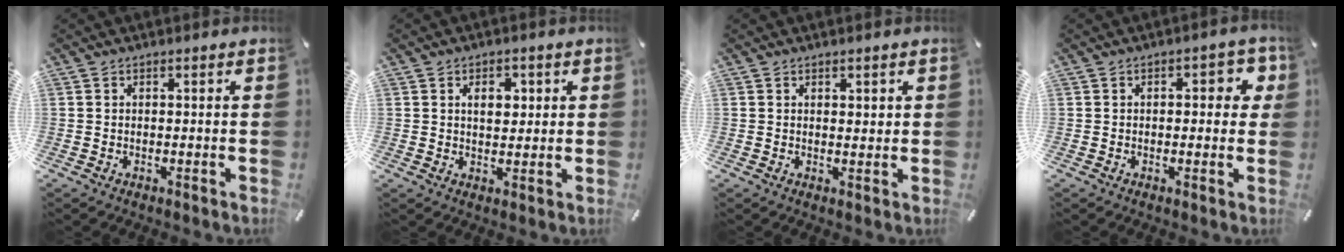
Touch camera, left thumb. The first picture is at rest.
{"total": 5.0, "force": [1.4, 3.5, 3.3], "torque": [-0.034, -0.007, 0.013]}
{"total": 1.2, "force": [0.9, 0.8, 0.3], "torque": [0.002, -0.003, 0.015]}
{"total": 5.3, "force": [0.9, 2.8, 4.3], "torque": [-0.046, -0.002, 0.006]}